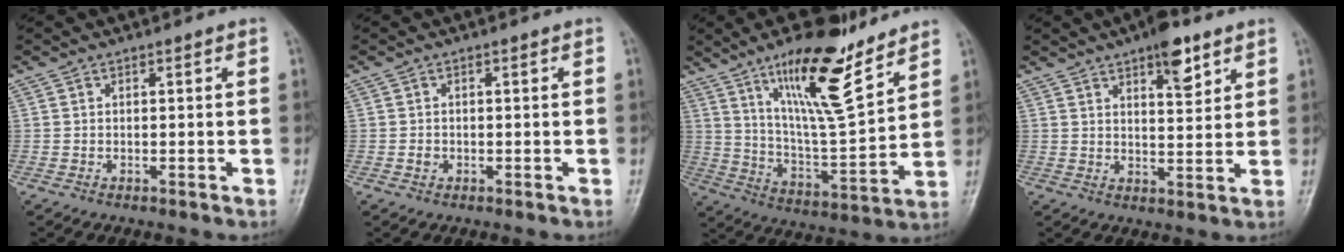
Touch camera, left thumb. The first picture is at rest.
{"total": 1.3, "force": [-0.4, 1.0, 0.6], "torque": [-0.007, 0.002, -0.008]}
{"total": 18.1, "force": [11.8, 4.3, 13.0], "torque": [-0.197, -0.075, 0.212]}
{"total": 7.6, "force": [4.6, 2.8, 5.4], "torque": [-0.061, -0.024, 0.063]}